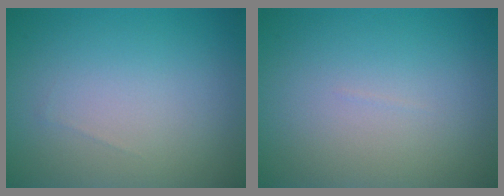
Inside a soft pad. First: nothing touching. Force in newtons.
{"total": 0.0}